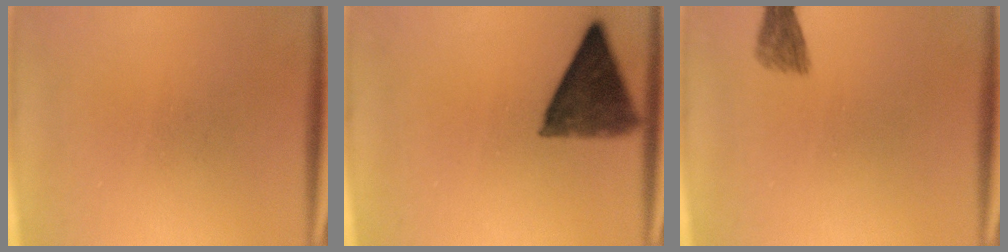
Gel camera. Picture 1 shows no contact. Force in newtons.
{"total": 10.3}
{"total": 2.4}